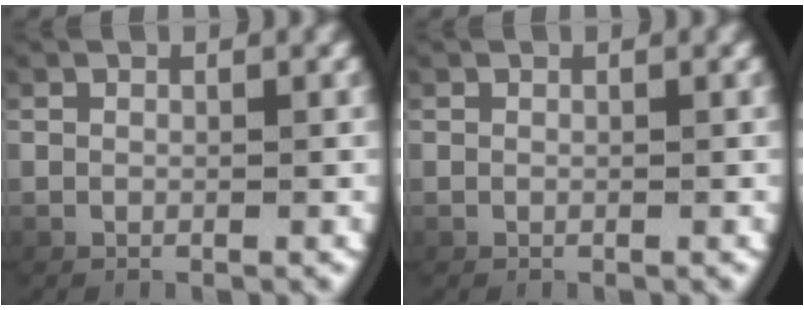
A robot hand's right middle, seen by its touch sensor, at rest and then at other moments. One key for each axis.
{"total": 0.0}